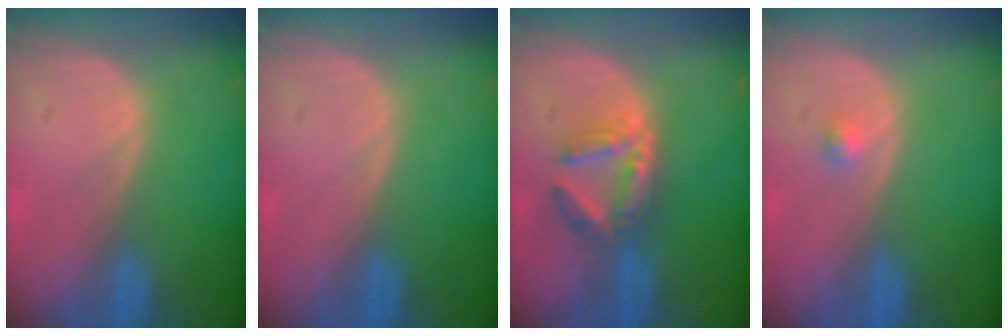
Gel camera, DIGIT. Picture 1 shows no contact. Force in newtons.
{"total": 0.0}
{"total": 5.8, "press": 5.5, "slide": 1.8}
{"total": 1.0, "press": 1.0, "slide": 0.1}